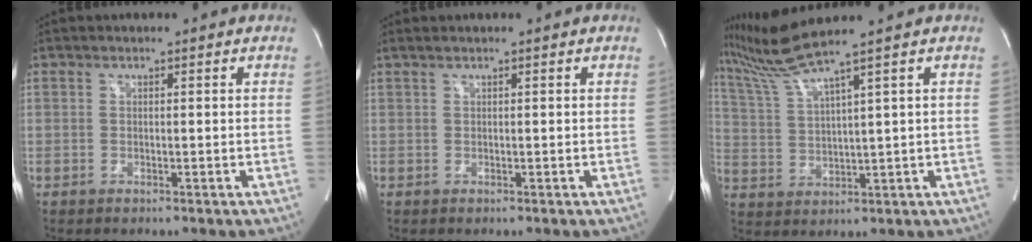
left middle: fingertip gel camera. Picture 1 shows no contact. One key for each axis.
{"total": 0.9, "fx": 0.7, "fy": -0.1, "fz": 0.6, "tx": -0.018, "ty": 0.016, "tz": 0.018}
{"total": 5.2, "fx": 4.3, "fy": -2.4, "fz": 1.7, "tx": -0.054, "ty": -0.001, "tz": 0.101}